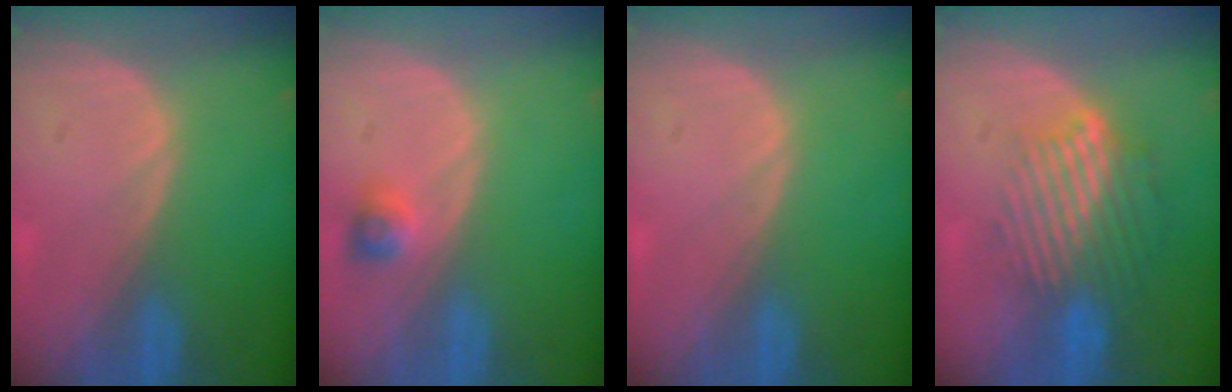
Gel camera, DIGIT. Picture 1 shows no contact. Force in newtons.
{"total": 2.3, "press": 2.2, "slide": 0.3}
{"total": 0.0}
{"total": 9.7, "press": 8.1, "slide": 5.3}